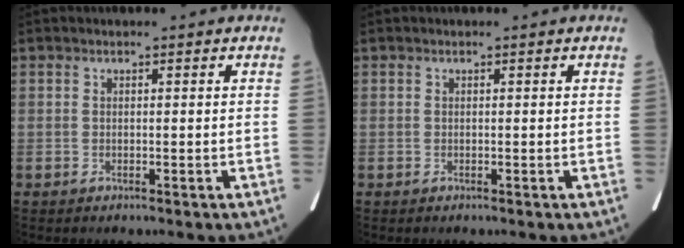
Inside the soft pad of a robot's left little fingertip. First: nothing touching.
{"total": 0.0}